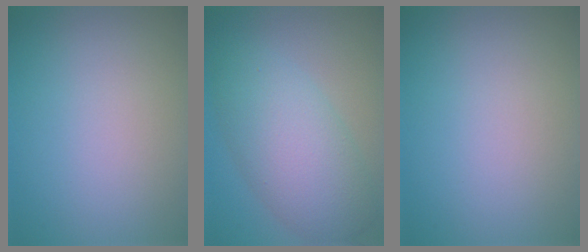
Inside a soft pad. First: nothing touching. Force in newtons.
{"total": 6.9, "press": 6.9, "slide": 0.1}
{"total": 0.0}